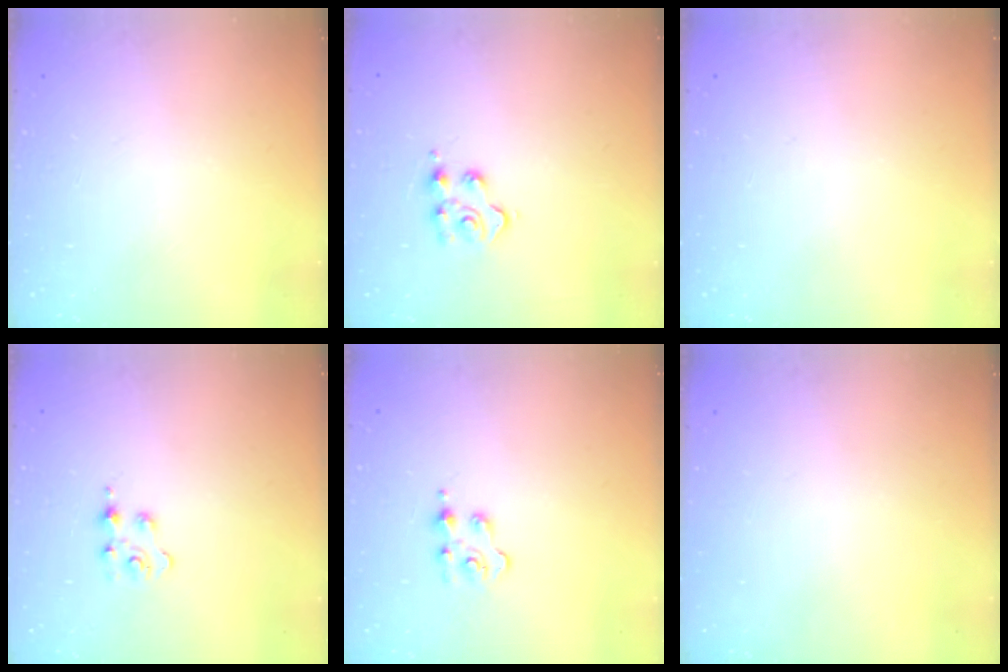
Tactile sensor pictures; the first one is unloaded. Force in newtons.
{"total": 5.8, "press": 5.8, "slide": 0.1}
{"total": 0.0}
{"total": 2.3, "press": 2.3, "slide": 0.4}
{"total": 2.1, "press": 2.1, "slide": 0.5}
{"total": 0.0}